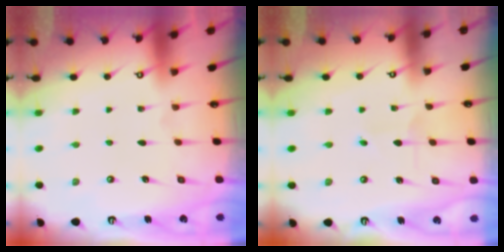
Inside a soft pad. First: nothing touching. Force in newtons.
{"total": 1.9, "press": 1.9, "slide": 0.1}